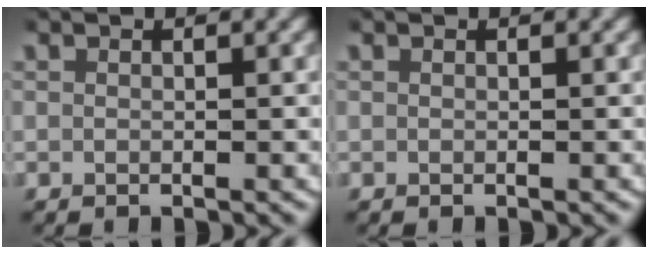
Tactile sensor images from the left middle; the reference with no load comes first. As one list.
[{"total": 0.0}]